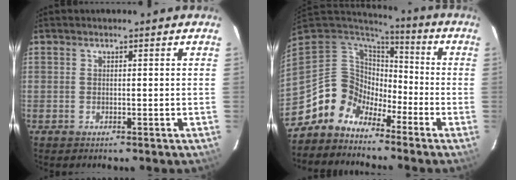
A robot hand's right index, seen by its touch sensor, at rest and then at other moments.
{"total": 9.4, "force": [-6.6, 6.7, 0.3], "torque": [-0.020, 0.043, -0.137]}